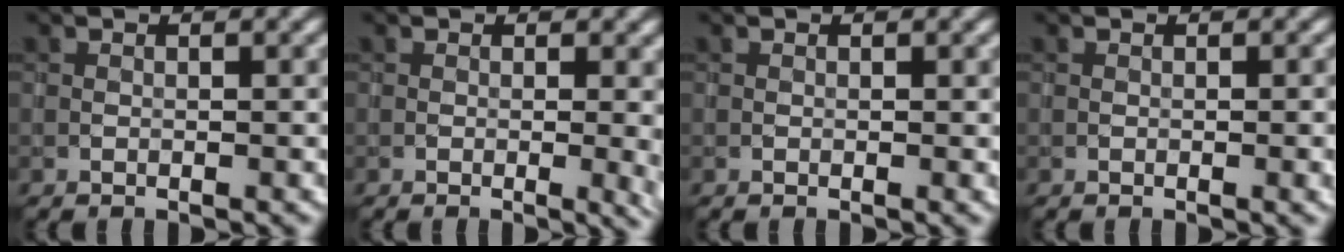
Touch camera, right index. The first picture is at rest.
{"total": 3.8, "force": [-0.5, 1.6, 3.4], "torque": [-0.035, -0.010, 0.002]}
{"total": 0.0}
{"total": 1.5, "force": [-0.4, 0.5, 1.3], "torque": [-0.019, -0.005, -0.002]}